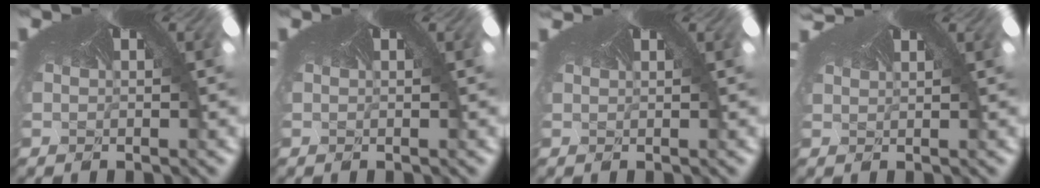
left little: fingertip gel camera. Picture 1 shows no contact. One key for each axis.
{"total": 0.0}
{"total": 0.5, "fx": 0.3, "fy": 0.0, "fz": -0.4, "tx": -0.002, "ty": 0.002, "tz": 0.002}
{"total": 0.6, "fx": 0.5, "fy": 0.4, "fz": 0.0, "tx": -0.024, "ty": 0.002, "tz": 0.007}